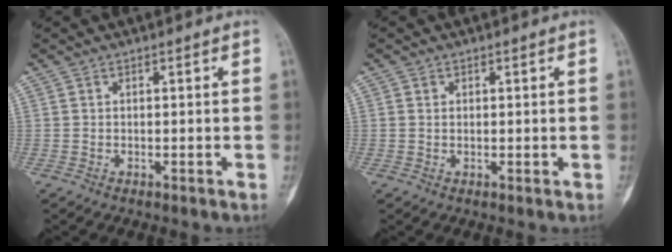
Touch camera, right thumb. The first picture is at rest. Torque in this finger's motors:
{"motor_torque": [-0.03, 0.59, -0.28, -0.06, -0.08]}